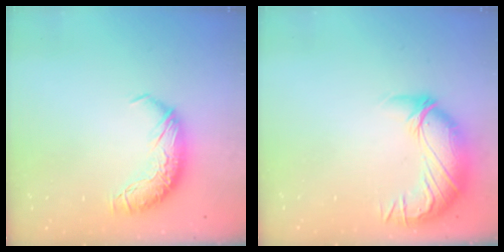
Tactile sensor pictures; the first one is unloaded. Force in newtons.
{"total": 2.8, "press": 0.0, "slide": 2.8}